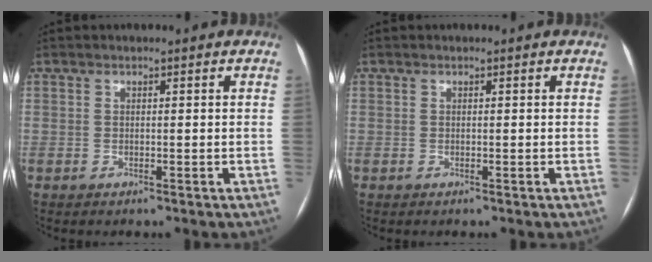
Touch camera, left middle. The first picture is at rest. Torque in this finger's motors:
{"motor_torque": [0.00, 0.03, 0.00, 0.00]}